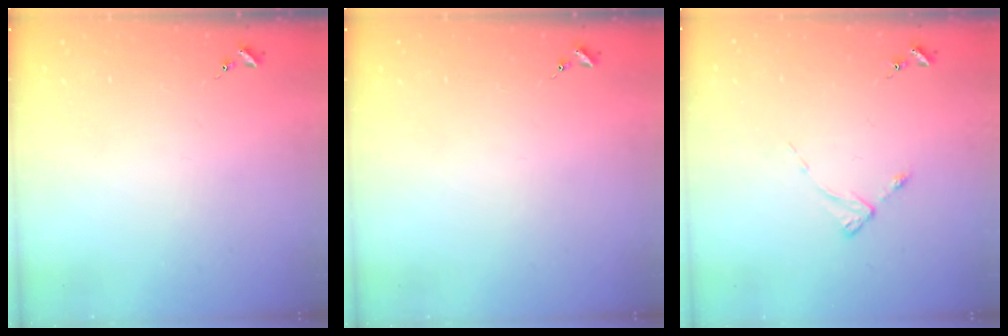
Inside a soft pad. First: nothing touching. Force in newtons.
{"total": 0.0}
{"total": 2.4, "press": 2.4, "slide": 0.3}